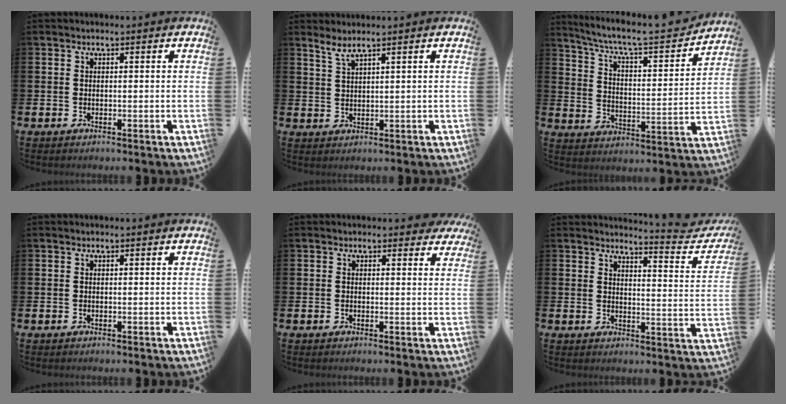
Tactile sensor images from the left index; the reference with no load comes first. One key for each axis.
{"total": 2.2, "fx": 2.0, "fy": -0.1, "fz": 1.0, "tx": -0.024, "ty": -0.004, "tz": 0.036}
{"total": 7.6, "fx": 6.7, "fy": 1.3, "fz": 3.1, "tx": -0.081, "ty": -0.054, "tz": 0.107}
{"total": 0.0}
{"total": 1.4, "fx": 1.1, "fy": 0.7, "fz": 0.1, "tx": 0.009, "ty": 0.001, "tz": 0.018}
{"total": 4.1, "fx": 3.9, "fy": 0.3, "fz": 1.1, "tx": -0.007, "ty": -0.048, "tz": 0.053}